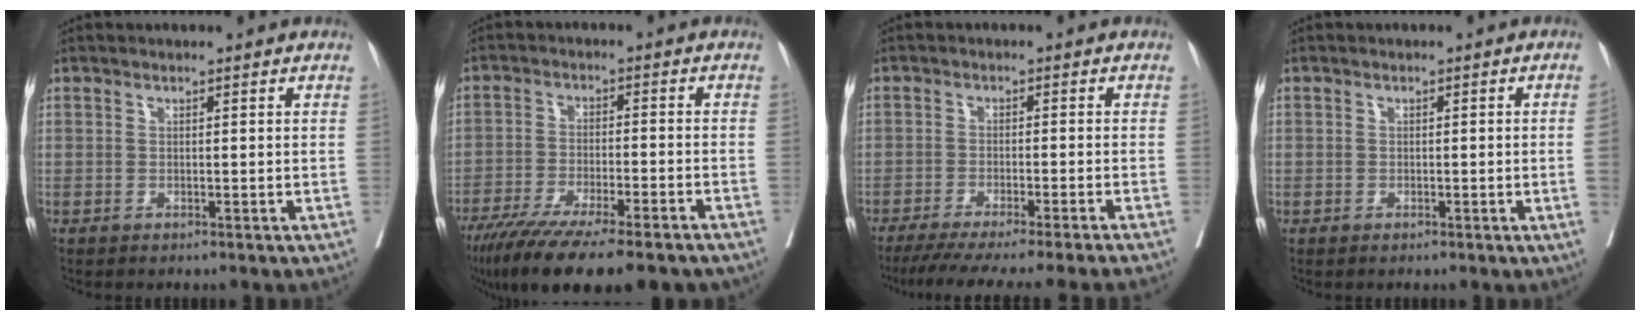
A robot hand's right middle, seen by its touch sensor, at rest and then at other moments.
{"total": 19.4, "force": [-15.1, 3.0, 11.9], "torque": [-0.167, -0.039, -0.229]}
{"total": 15.8, "force": [-13.8, -2.0, 7.4], "torque": [-0.089, -0.054, -0.199]}
{"total": 1.1, "force": [0.0, -0.1, 1.1], "torque": [-0.016, 0.006, -0.001]}